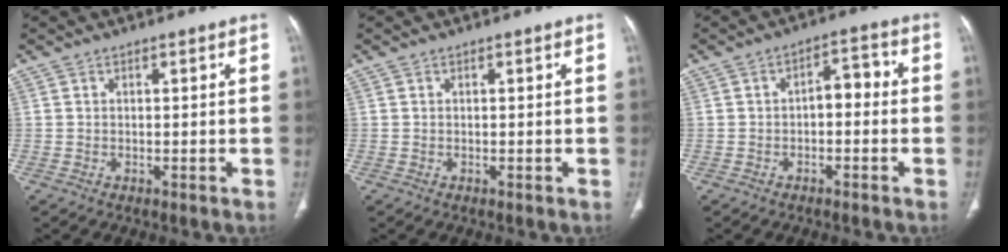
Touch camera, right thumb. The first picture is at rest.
{"total": 0.0}
{"total": 4.8, "force": [-0.7, 2.8, 3.8], "torque": [-0.040, 0.029, -0.018]}